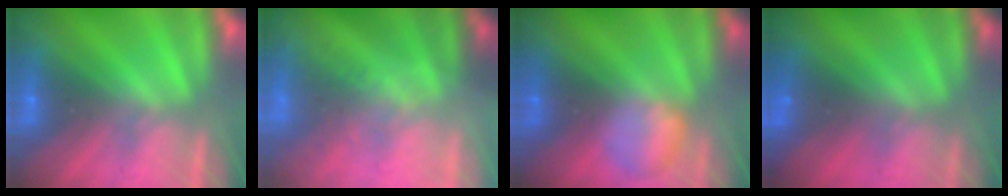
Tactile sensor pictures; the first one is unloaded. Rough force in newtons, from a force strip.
{"total": 7.1}
{"total": 2.4}
{"total": 1.4}